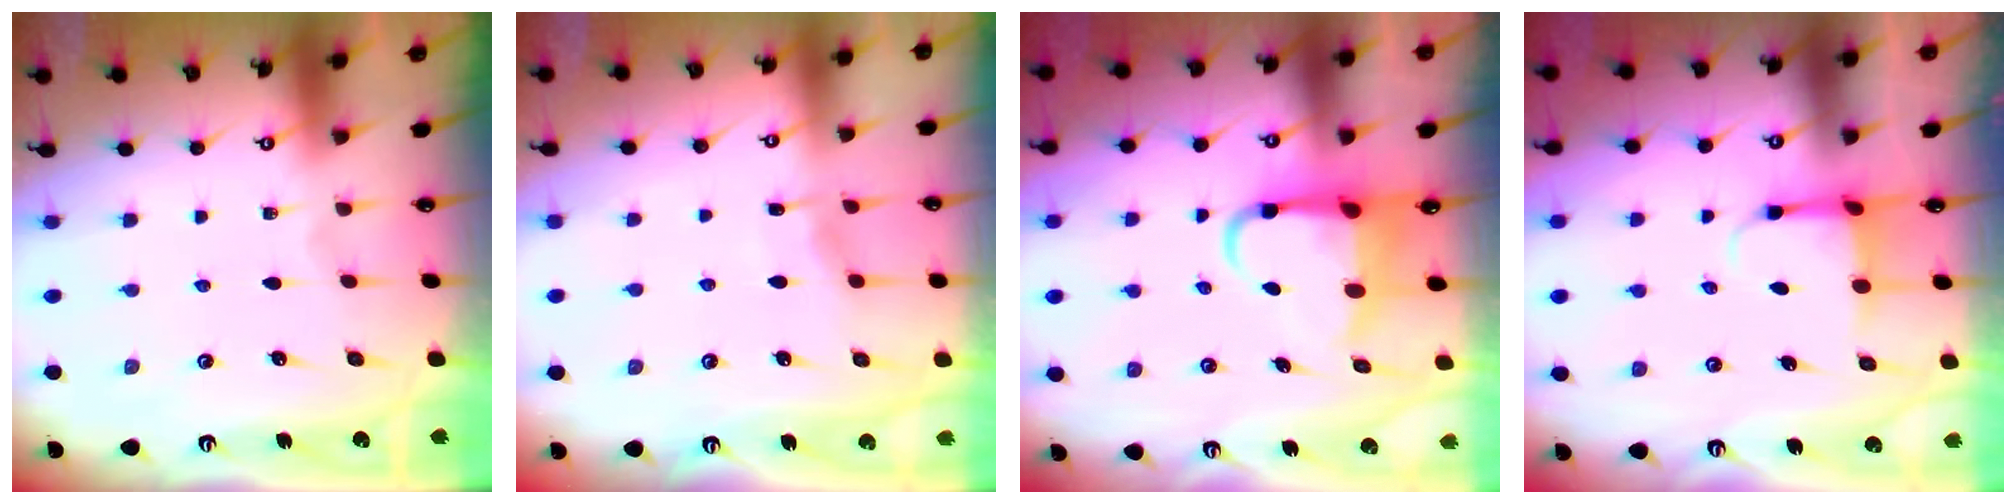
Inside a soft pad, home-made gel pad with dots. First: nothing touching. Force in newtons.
{"total": 5.0, "press": 5.0, "slide": 0.4}
{"total": 7.4, "press": 7.0, "slide": 2.5}
{"total": 3.8, "press": 3.6, "slide": 1.3}